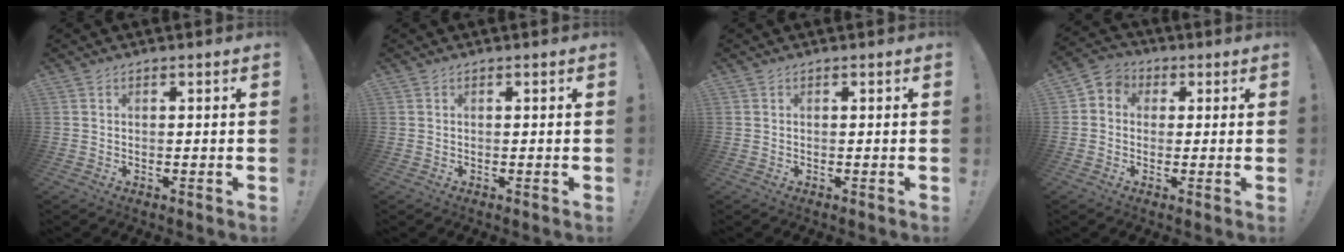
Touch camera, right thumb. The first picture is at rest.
{"total": 0.0}
{"total": 0.0}
{"total": 4.3, "force": [-0.6, 4.0, 1.6], "torque": [-0.027, 0.015, -0.006]}